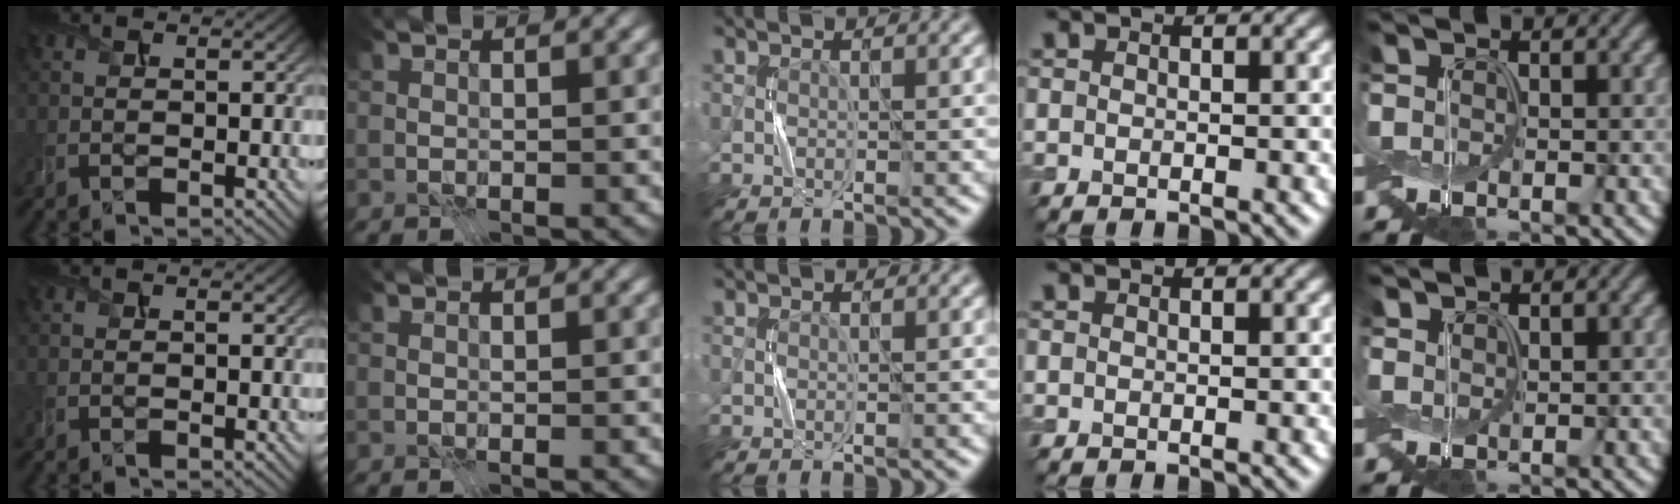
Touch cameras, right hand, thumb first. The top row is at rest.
{"thumb": {"total": 0.6, "force": [0.4, 0.2, 0.4], "torque": [-0.006, 0.001, 0.008]}, "little": {"total": 0.7, "force": [0.6, -0.2, -0.2], "torque": [0.001, 0.002, 0.013]}}